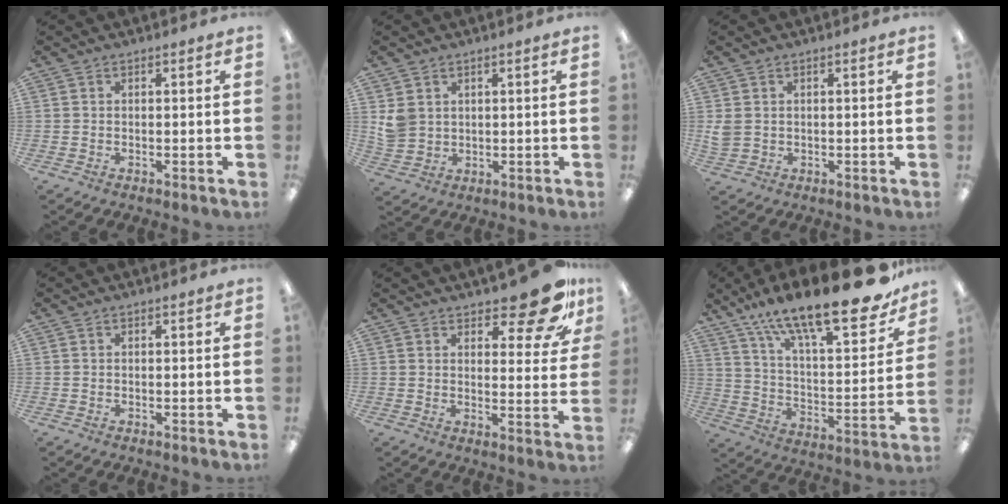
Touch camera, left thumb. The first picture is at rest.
{"total": 4.6, "force": [2.3, 3.7, 1.3], "torque": [-0.027, -0.004, 0.046]}
{"total": 2.7, "force": [0.8, 2.2, 1.3], "torque": [-0.027, 0.002, 0.017]}
{"total": 0.0}
{"total": 12.8, "force": [9.6, 3.8, 7.6], "torque": [-0.083, -0.066, 0.158]}
{"total": 24.7, "force": [18.0, 7.4, 15.2], "torque": [-0.239, -0.118, 0.298]}